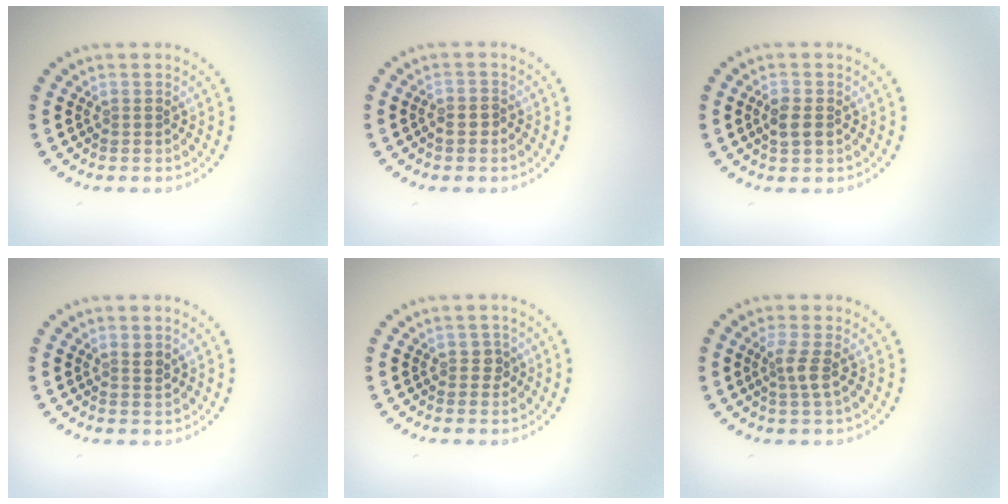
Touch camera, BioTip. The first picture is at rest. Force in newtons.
{"total": 0.9, "press": 0.8, "slide": 0.4}
{"total": 1.8, "press": 1.8, "slide": 0.3}
{"total": 1.0, "press": 0.8, "slide": 0.5}
{"total": 1.0, "press": 0.9, "slide": 0.4}
{"total": 1.7, "press": 1.4, "slide": 1.0}